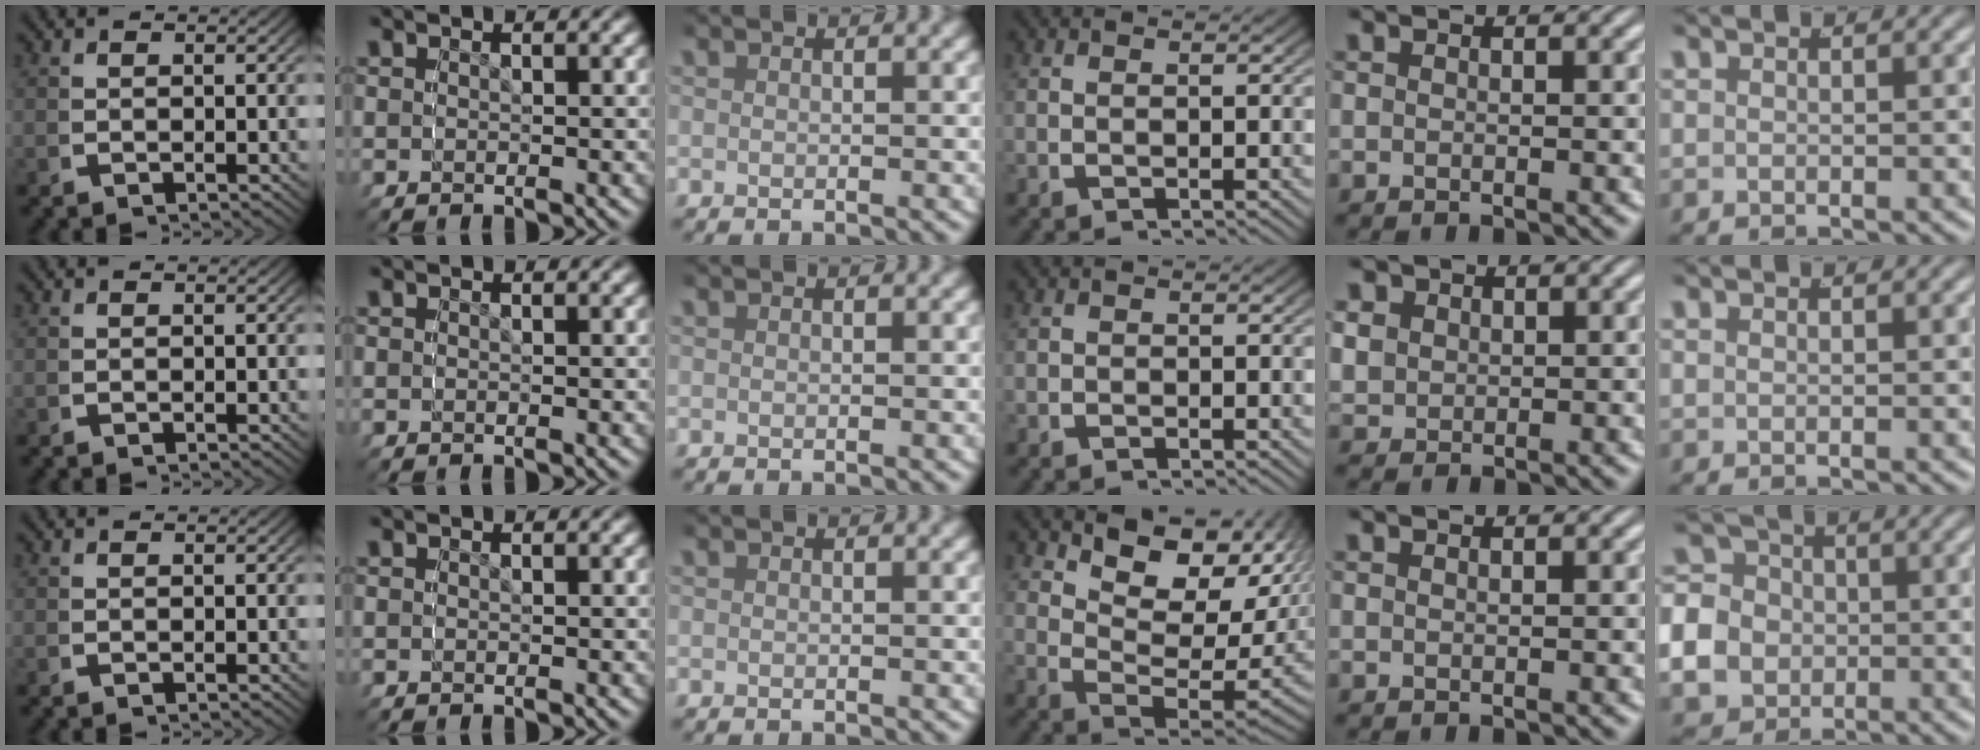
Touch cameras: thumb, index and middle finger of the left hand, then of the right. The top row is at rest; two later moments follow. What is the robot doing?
{"motion": "grasp_and_lifting", "object": "cloth"}